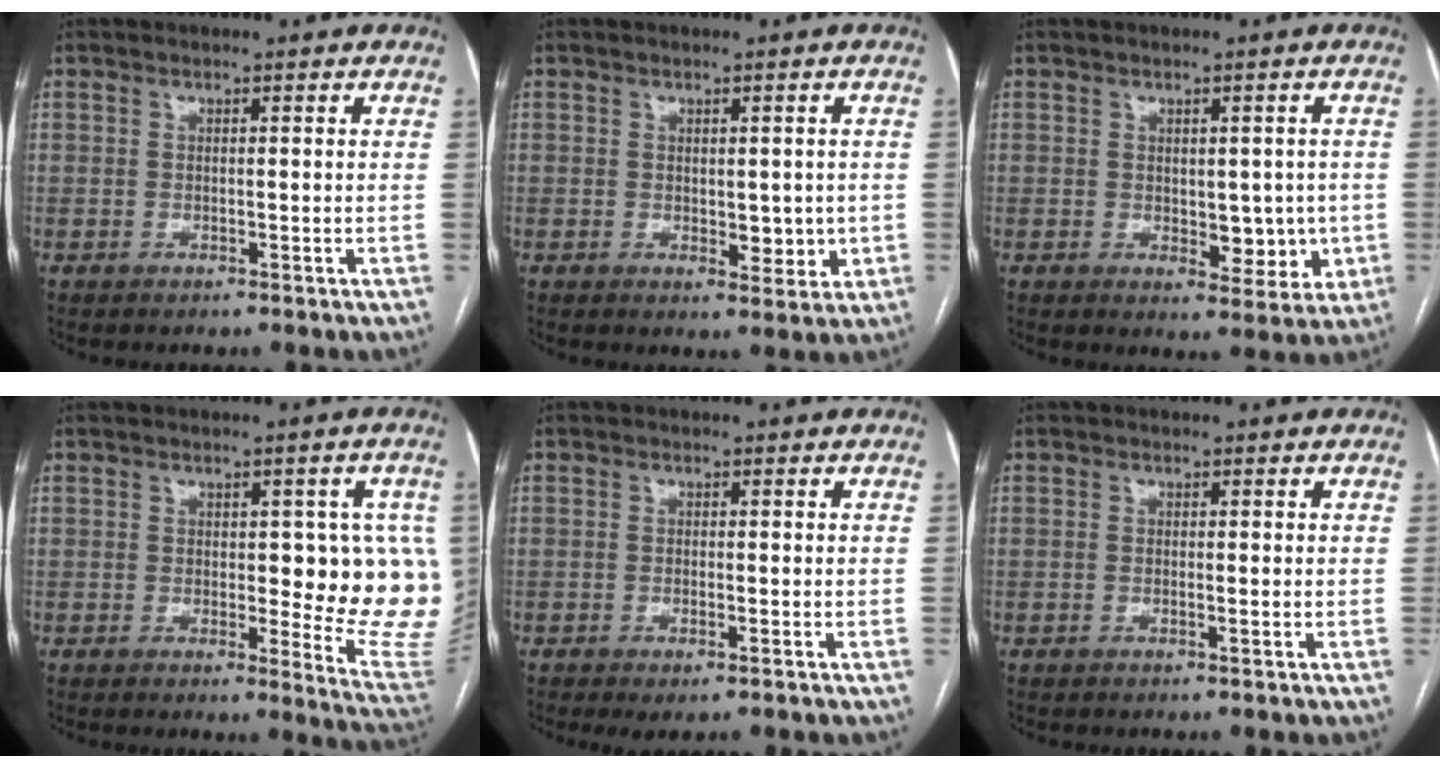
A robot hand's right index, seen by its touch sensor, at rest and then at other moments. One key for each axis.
{"total": 3.9, "fx": -0.2, "fy": 2.3, "fz": 3.1, "tx": -0.035, "ty": -0.004, "tz": 0.008}
{"total": 6.1, "fx": -0.4, "fy": 3.5, "fz": 5.0, "tx": -0.053, "ty": 0.000, "tz": 0.009}
{"total": 13.0, "fx": 0.5, "fy": 4.3, "fz": 12.2, "tx": -0.122, "ty": 0.001, "tz": 0.009}
{"total": 2.4, "fx": -1.4, "fy": 0.6, "fz": 1.9, "tx": -0.029, "ty": -0.004, "tz": -0.017}
{"total": 0.0}